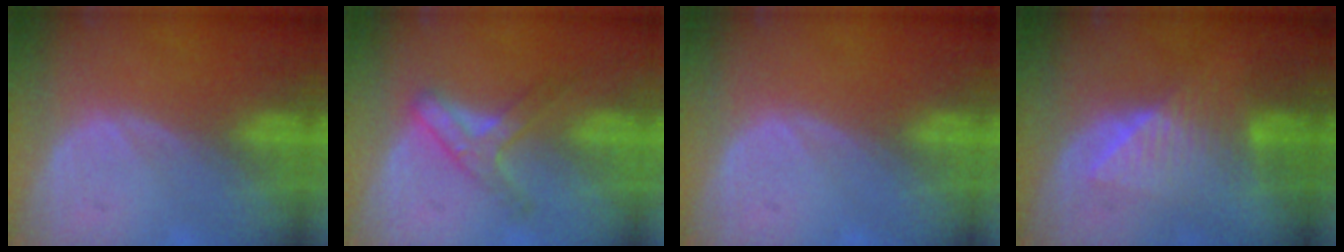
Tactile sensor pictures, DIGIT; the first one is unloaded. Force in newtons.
{"total": 5.1, "press": 5.1, "slide": 0.3}
{"total": 0.0}
{"total": 6.4, "press": 6.3, "slide": 0.3}